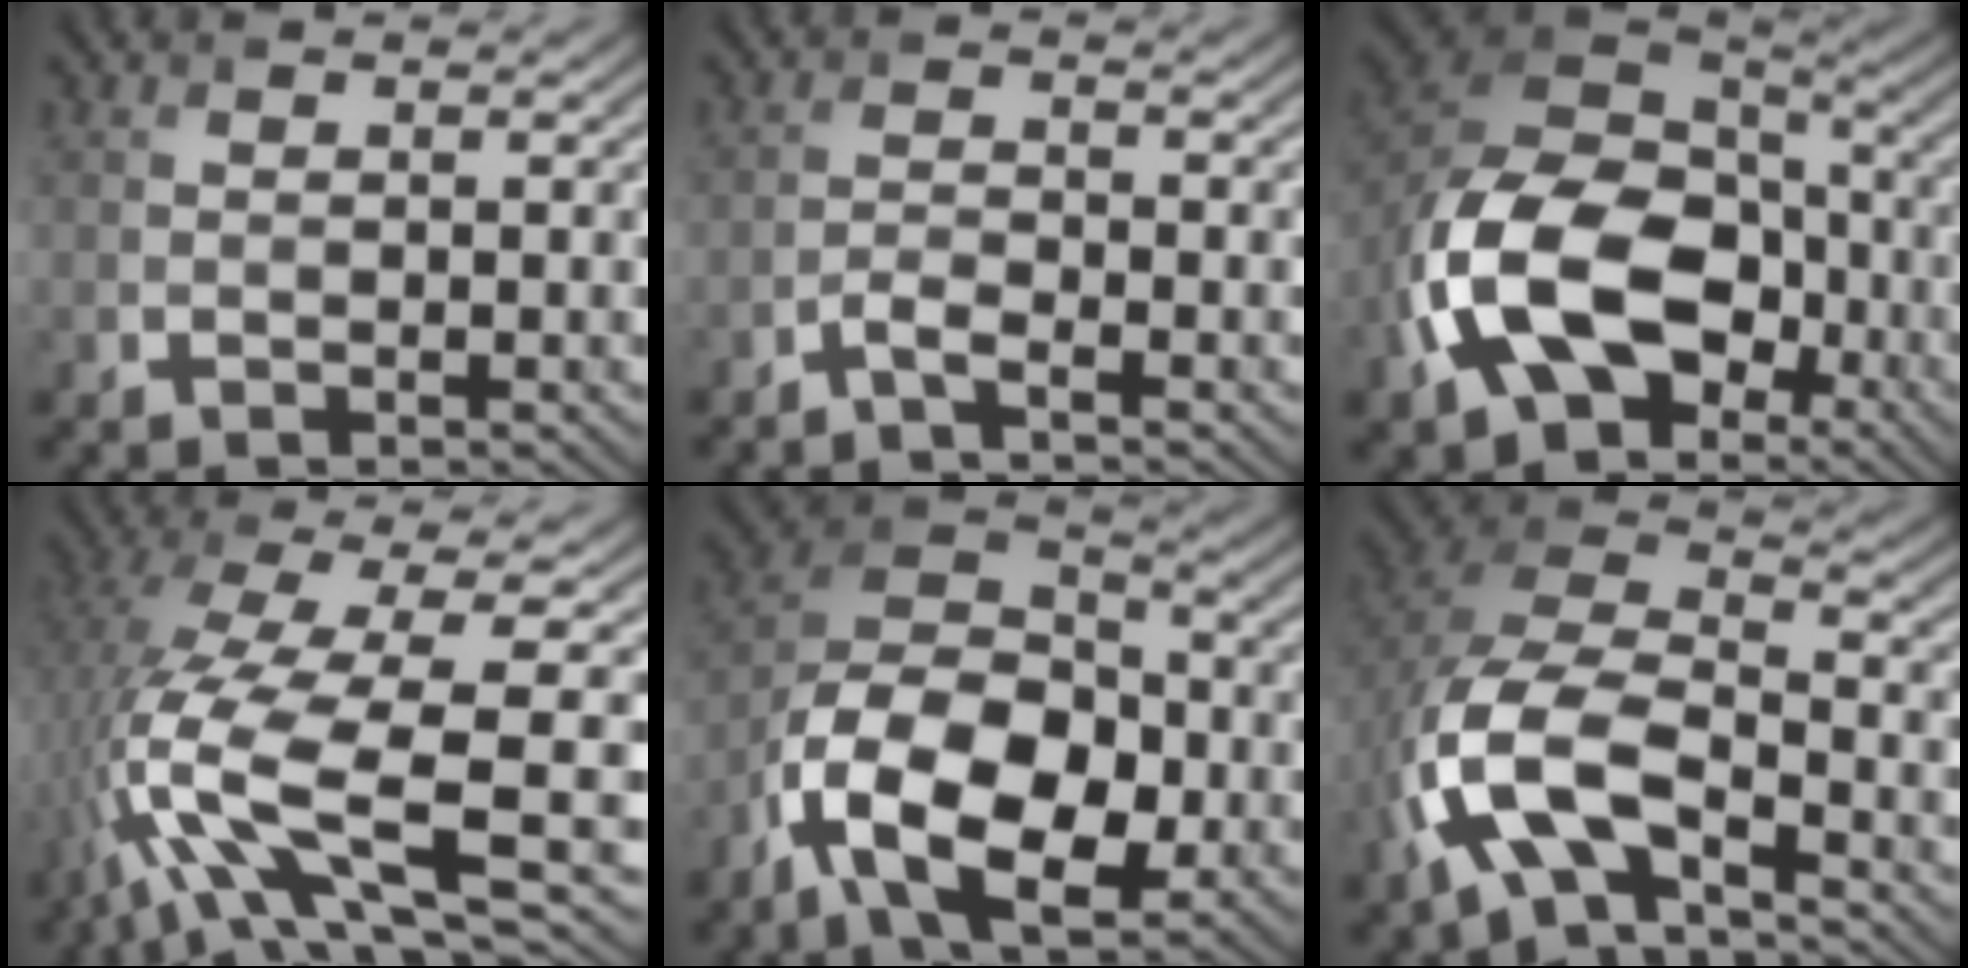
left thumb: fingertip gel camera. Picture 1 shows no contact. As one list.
[{"total": 2.1, "force": [-1.7, 0.3, 1.2], "torque": [-0.028, 0.002, -0.042]}, {"total": 16.2, "force": [-5.9, 10.8, 10.5], "torque": [-0.242, -0.031, -0.120]}, {"total": 13.7, "force": [-2.8, 3.5, 13.0], "torque": [-0.275, -0.003, -0.043]}, {"total": 14.3, "force": [-6.1, 8.2, 10.1], "torque": [-0.205, -0.020, -0.133]}, {"total": 13.0, "force": [-5.8, 6.2, 9.8], "torque": [-0.227, -0.013, -0.123]}]